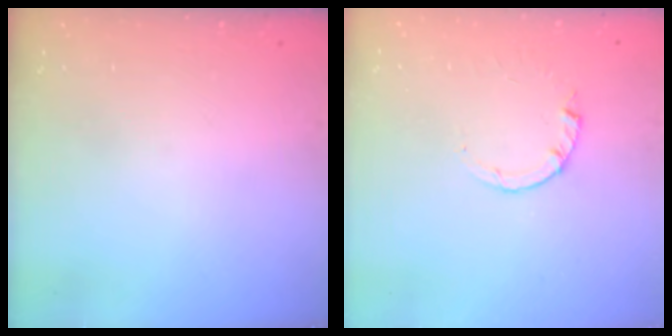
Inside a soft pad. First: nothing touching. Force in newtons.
{"total": 1.0, "press": 0.9, "slide": 0.3}